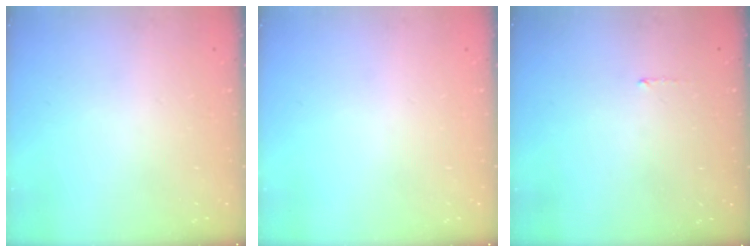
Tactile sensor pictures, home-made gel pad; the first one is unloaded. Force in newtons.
{"total": 0.0}
{"total": 4.5, "press": 4.5, "slide": 0.4}